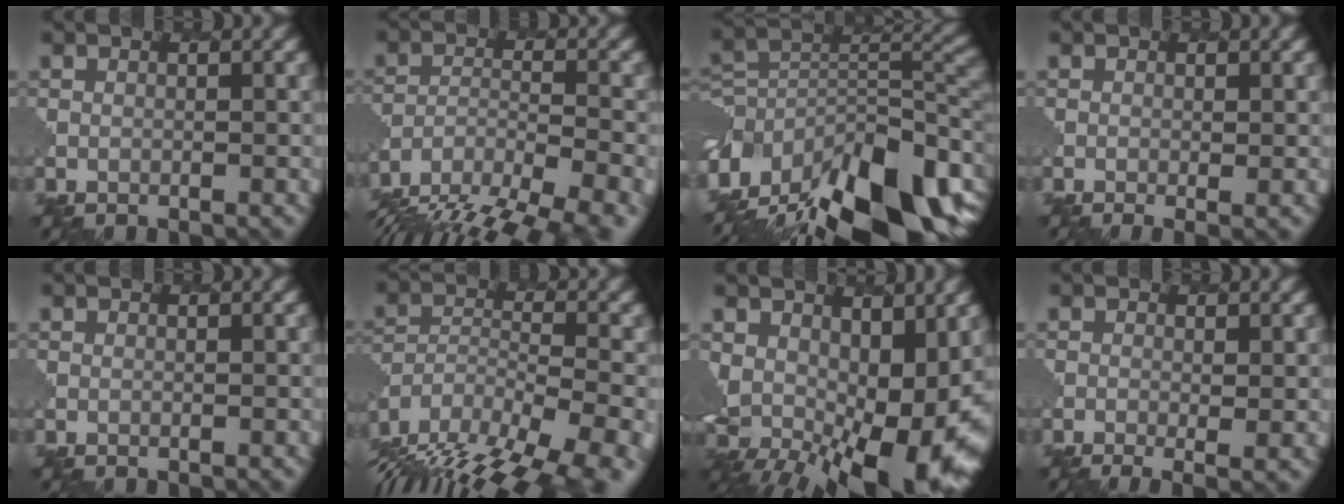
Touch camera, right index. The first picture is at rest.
{"total": 12.9, "force": [-10.8, 4.3, 5.5], "torque": [-0.114, -0.016, -0.146]}
{"total": 14.6, "force": [-7.8, 6.9, 10.3], "torque": [-0.219, 0.013, -0.141]}
{"total": 1.9, "force": [-0.1, 0.7, 1.8], "torque": [-0.023, 0.002, 0.005]}
{"total": 0.0}
{"total": 17.2, "force": [-14.4, 5.5, 7.7], "torque": [-0.139, -0.012, -0.197]}
{"total": 14.1, "force": [0.1, 7.8, 11.7], "torque": [-0.199, -0.038, 0.020]}
{"total": 2.9, "force": [-0.2, 0.9, 2.8], "torque": [-0.045, -0.006, -0.001]}